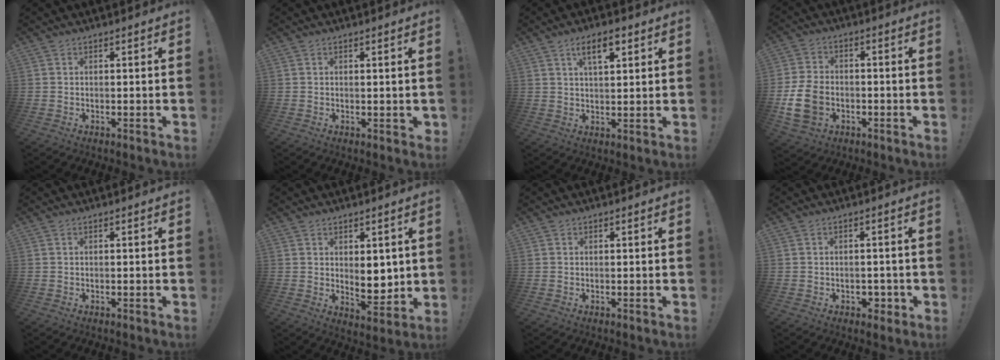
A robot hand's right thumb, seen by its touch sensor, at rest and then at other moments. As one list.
[{"total": 1.0, "force": [0.6, 0.5, 0.6], "torque": [-0.004, -0.001, 0.010]}, {"total": 6.5, "force": [3.2, 2.5, 5.1], "torque": [-0.077, -0.007, 0.051]}, {"total": 12.4, "force": [-3.0, 9.3, 7.7], "torque": [-0.153, 0.020, -0.053]}, {"total": 0.0}, {"total": 8.1, "force": [2.1, 4.9, 6.1], "torque": [-0.067, -0.023, 0.044]}, {"total": 0.0}, {"total": 3.4, "force": [-1.0, 2.7, 1.8], "torque": [-0.012, -0.002, -0.016]}]